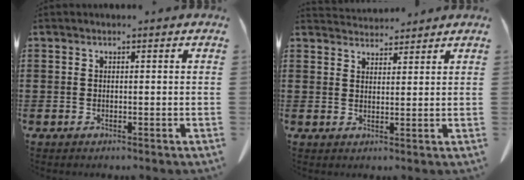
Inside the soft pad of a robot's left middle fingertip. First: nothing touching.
{"total": 3.4, "force": [3.3, 0.5, 0.1], "torque": [-0.003, -0.013, 0.061]}